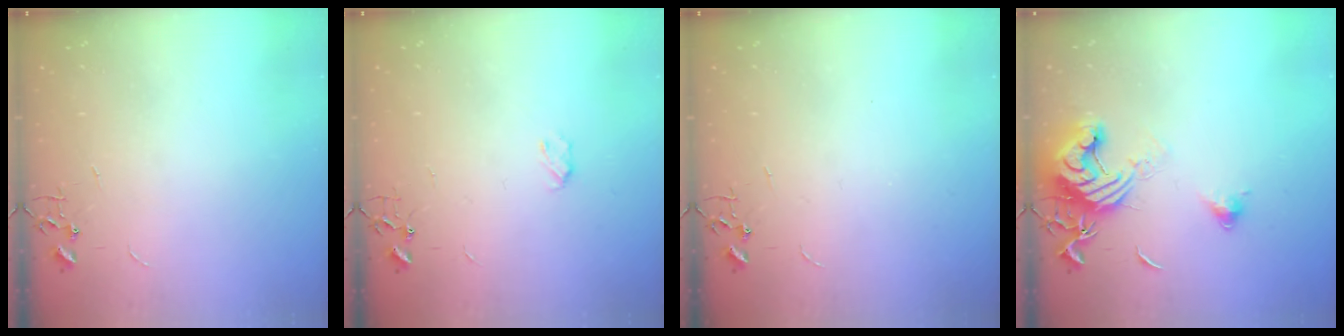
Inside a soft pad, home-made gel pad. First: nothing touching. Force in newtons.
{"total": 3.4, "press": 3.3, "slide": 0.5}
{"total": 0.0}
{"total": 13.8, "press": 13.7, "slide": 1.8}